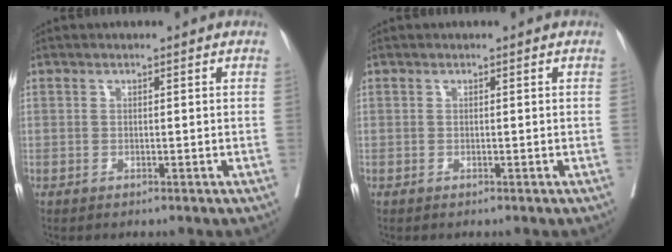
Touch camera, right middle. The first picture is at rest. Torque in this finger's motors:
{"motor_torque": [0.04, -0.03, 0.00, 0.00]}